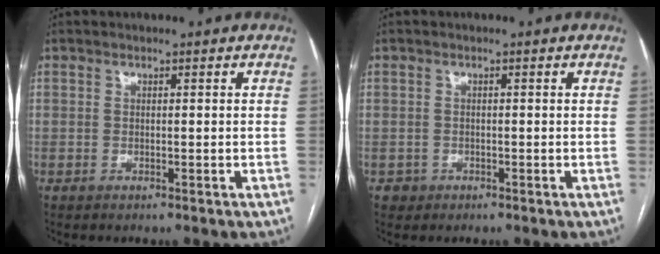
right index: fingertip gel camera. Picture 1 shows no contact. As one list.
[{"total": 1.5, "force": [-0.6, 1.3, -0.2], "torque": [0.006, 0.008, -0.010]}]